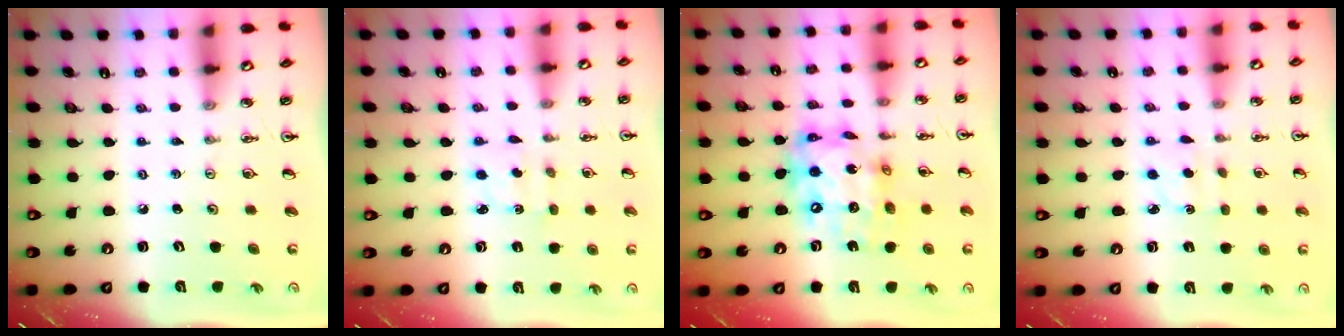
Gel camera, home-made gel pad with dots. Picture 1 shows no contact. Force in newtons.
{"total": 2.1, "press": 2.0, "slide": 0.6}
{"total": 16.6, "press": 16.6, "slide": 1.6}
{"total": 2.7, "press": 2.6, "slide": 0.4}